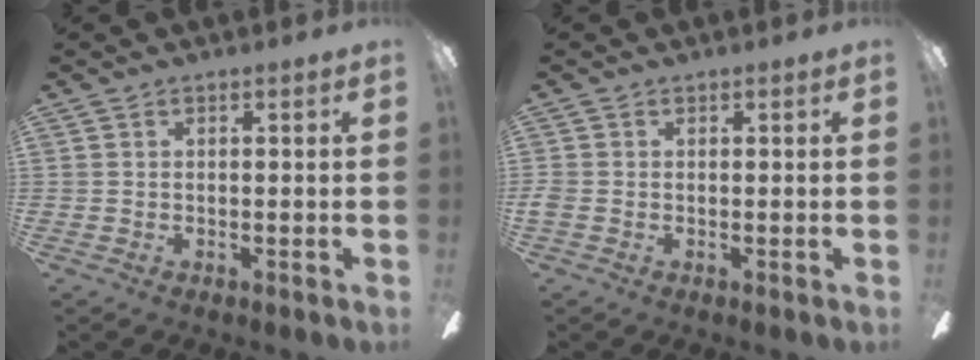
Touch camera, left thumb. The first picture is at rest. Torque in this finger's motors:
{"motor_torque": [-0.44, 0.43, 0.04, -0.01, 0.00]}